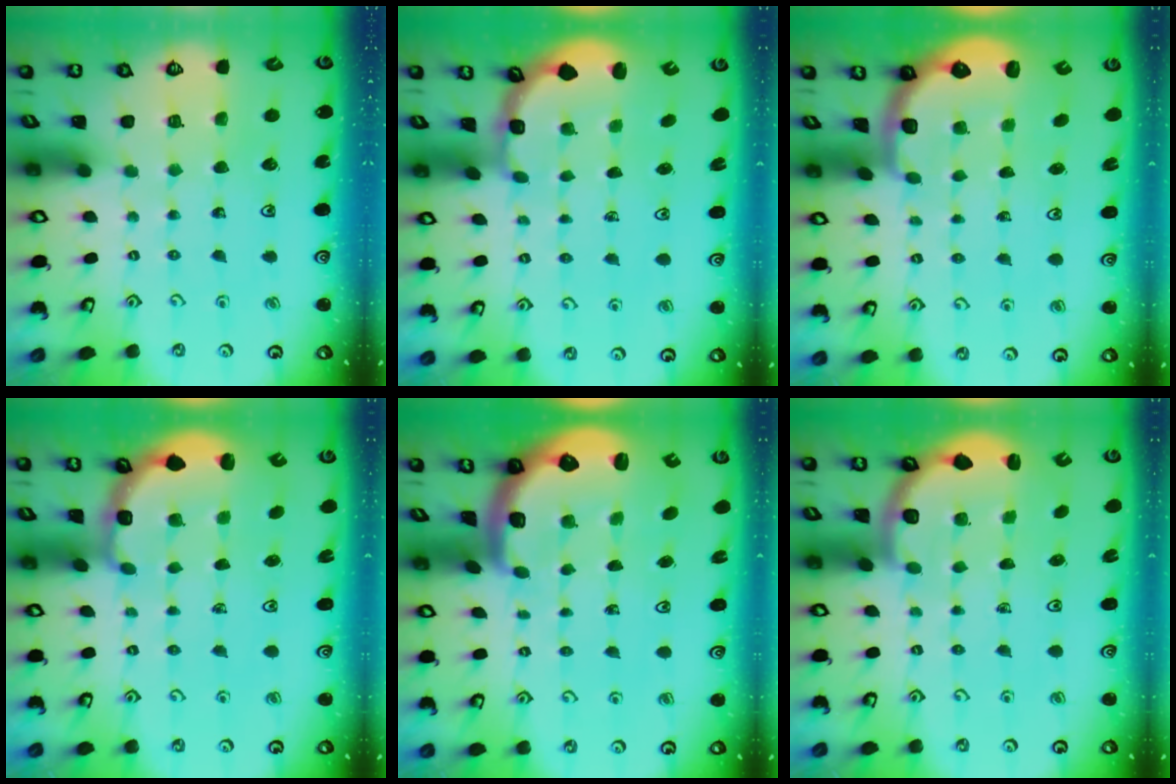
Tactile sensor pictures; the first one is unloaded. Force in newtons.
{"total": 2.7, "press": 2.1, "slide": 1.7}
{"total": 3.0, "press": 2.1, "slide": 2.1}
{"total": 3.4, "press": 3.1, "slide": 1.4}
{"total": 2.8, "press": 2.5, "slide": 1.4}
{"total": 3.1, "press": 2.8, "slide": 1.5}